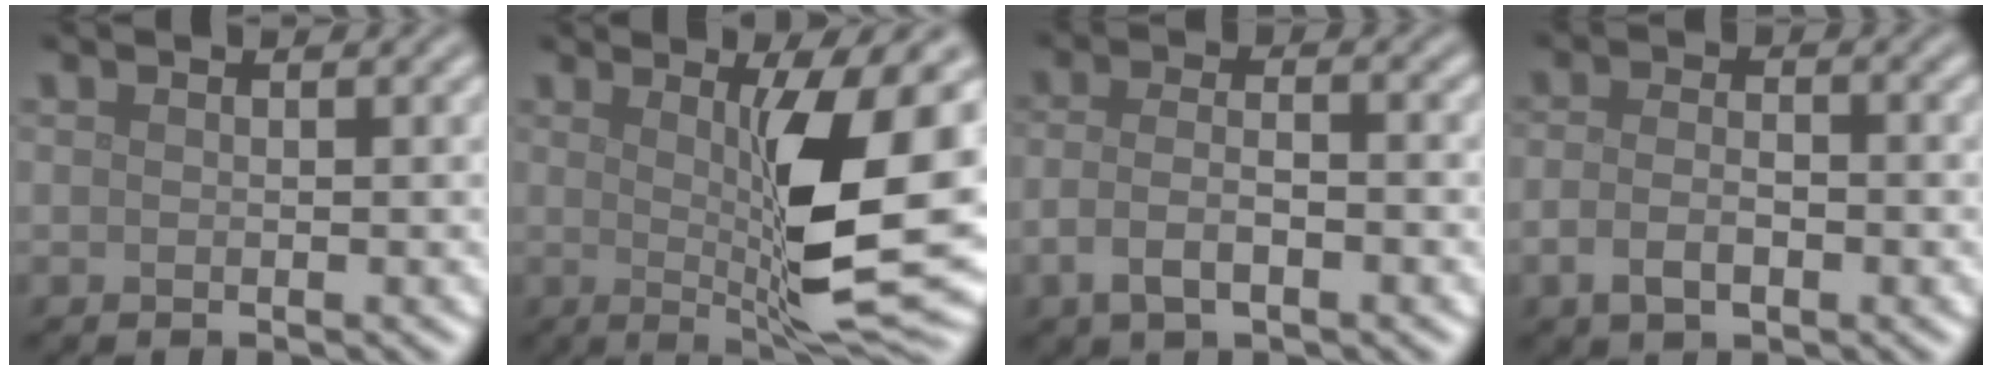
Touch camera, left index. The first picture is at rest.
{"total": 10.7, "force": [1.0, 2.5, 10.4], "torque": [-0.154, -0.014, 0.024]}
{"total": 3.9, "force": [-1.5, 1.5, 3.2], "torque": [-0.067, 0.000, -0.033]}
{"total": 3.1, "force": [-1.1, 1.6, 2.4], "torque": [-0.048, -0.004, -0.024]}